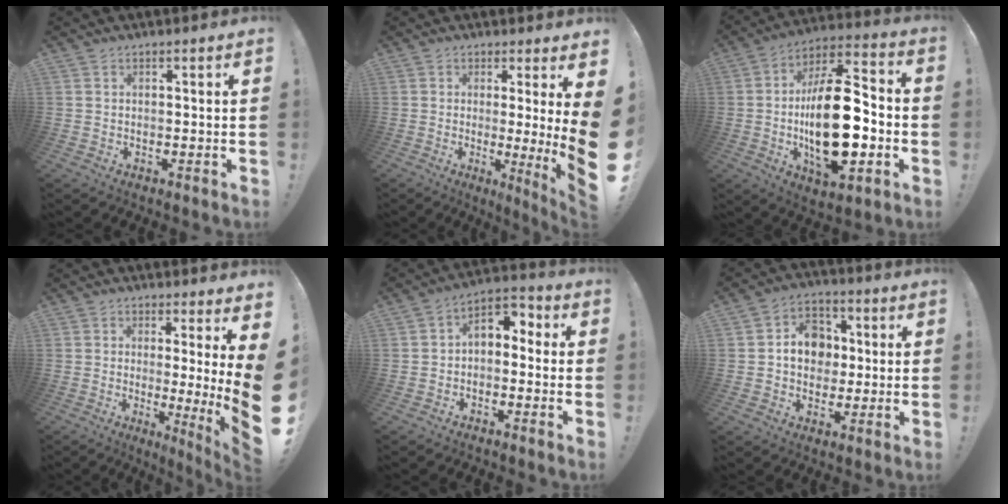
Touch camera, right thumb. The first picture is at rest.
{"total": 8.1, "force": [1.3, -1.0, 8.0], "torque": [-0.102, -0.052, 0.016]}
{"total": 25.8, "force": [-4.0, 12.3, 22.3], "torque": [-0.389, 0.009, -0.063]}
{"total": 7.9, "force": [1.2, -1.0, 7.8], "torque": [-0.090, -0.061, 0.014]}
{"total": 4.6, "force": [-1.5, 3.5, 2.6], "torque": [-0.036, 0.010, -0.025]}
{"total": 11.1, "force": [0.7, 9.5, 5.7], "torque": [-0.067, 0.011, 0.019]}